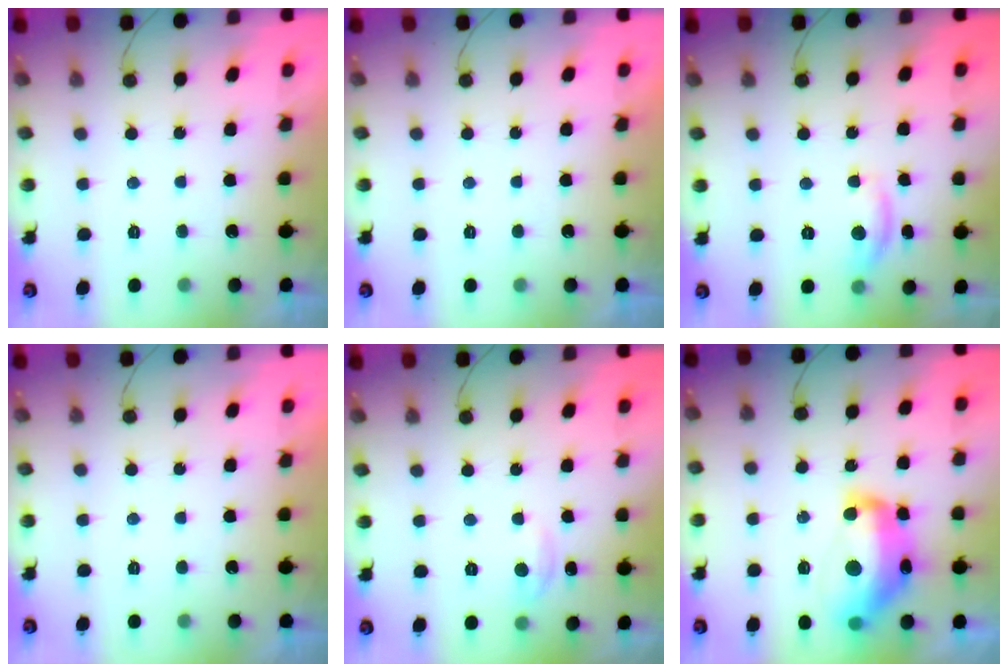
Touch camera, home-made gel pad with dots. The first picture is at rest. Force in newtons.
{"total": 0.0}
{"total": 6.8, "press": 6.8, "slide": 0.2}
{"total": 0.0}
{"total": 2.7, "press": 2.7, "slide": 0.4}
{"total": 17.3, "press": 17.2, "slide": 1.5}